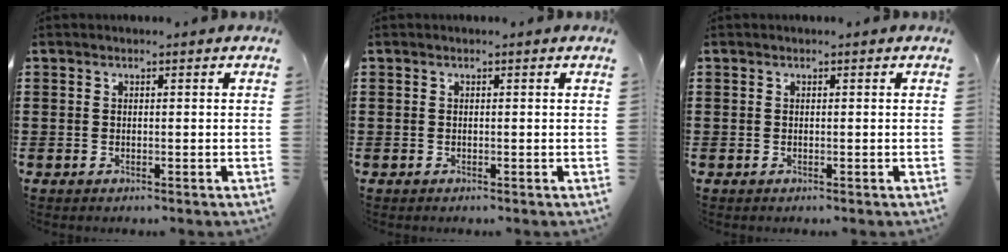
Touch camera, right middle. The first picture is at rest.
{"total": 0.0}
{"total": 0.0}